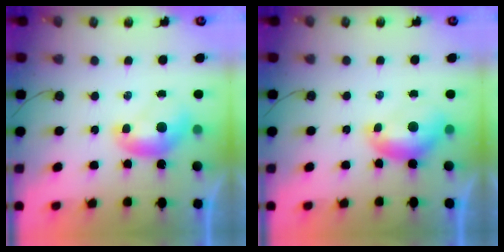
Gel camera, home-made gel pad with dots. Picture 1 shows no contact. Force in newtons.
{"total": 0.0}